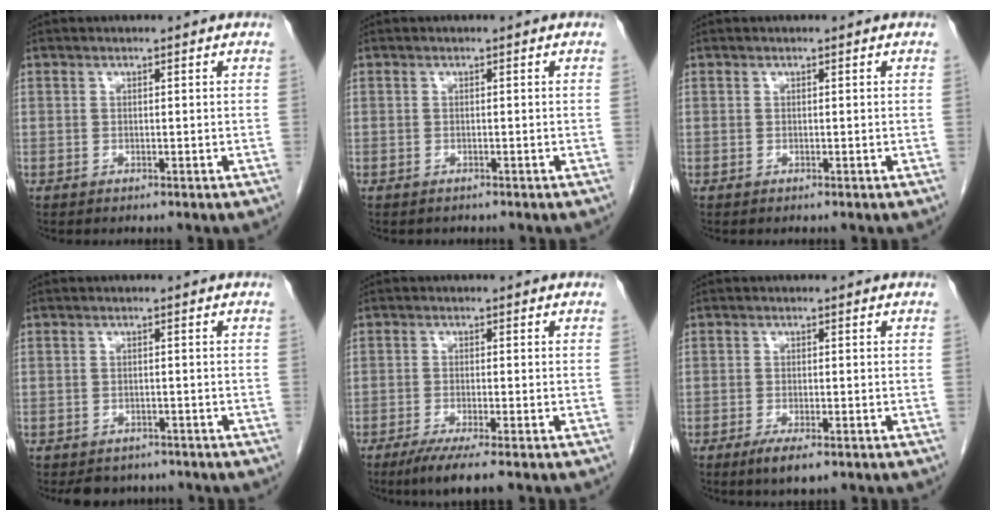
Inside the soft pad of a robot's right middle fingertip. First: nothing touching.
{"total": 0.6, "force": [-0.5, 0.3, 0.0], "torque": [-0.009, 0.001, -0.009]}
{"total": 0.0}
{"total": 4.3, "force": [-3.7, 2.3, 0.5], "torque": [0.001, 0.005, -0.047]}
{"total": 5.4, "force": [-3.8, 0.2, 3.9], "torque": [-0.064, -0.014, -0.063]}
{"total": 1.6, "force": [-1.0, 0.4, 1.2], "torque": [-0.023, -0.003, -0.016]}